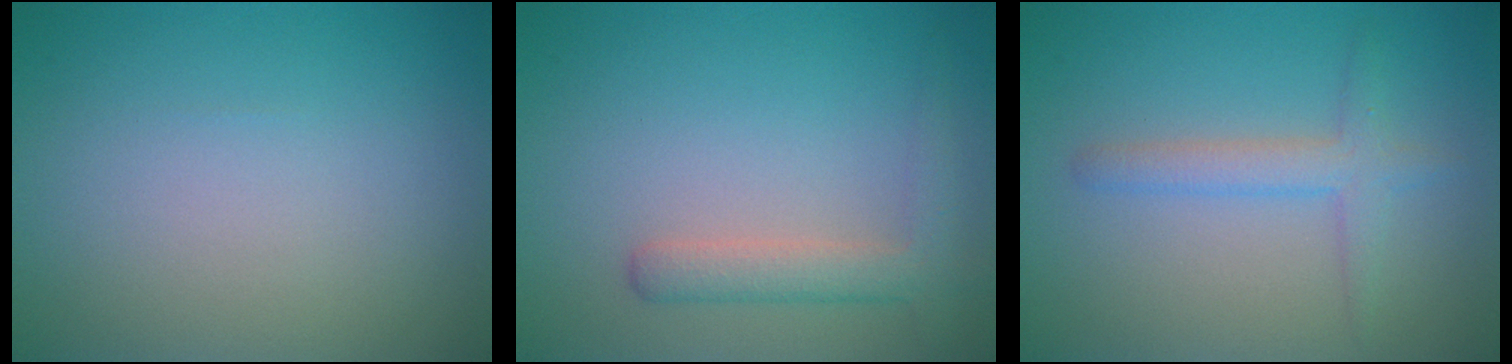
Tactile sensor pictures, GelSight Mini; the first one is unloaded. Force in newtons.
{"total": 2.8, "press": 2.8, "slide": 0.2}
{"total": 2.3, "press": 2.3, "slide": 0.0}